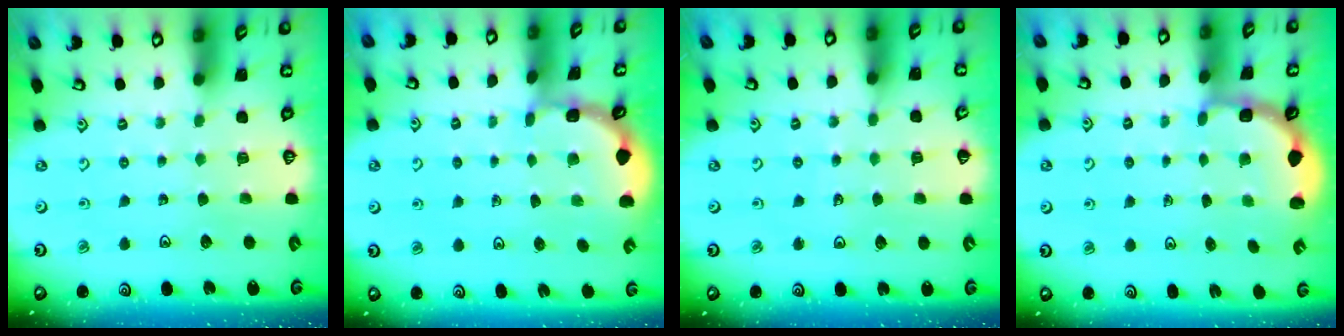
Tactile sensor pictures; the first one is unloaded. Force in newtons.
{"total": 1.7, "press": 1.7, "slide": 0.1}
{"total": 2.6, "press": 2.6, "slide": 0.3}
{"total": 2.9, "press": 2.5, "slide": 1.4}